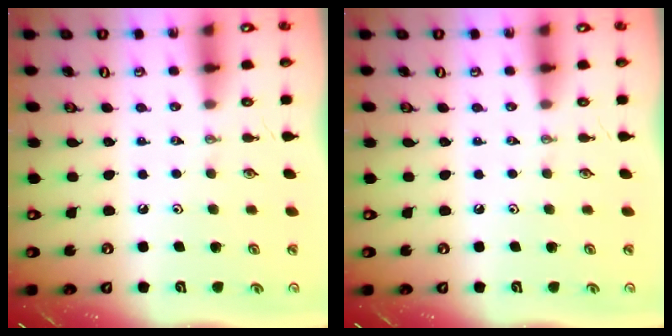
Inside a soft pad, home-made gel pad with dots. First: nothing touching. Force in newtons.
{"total": 0.0}